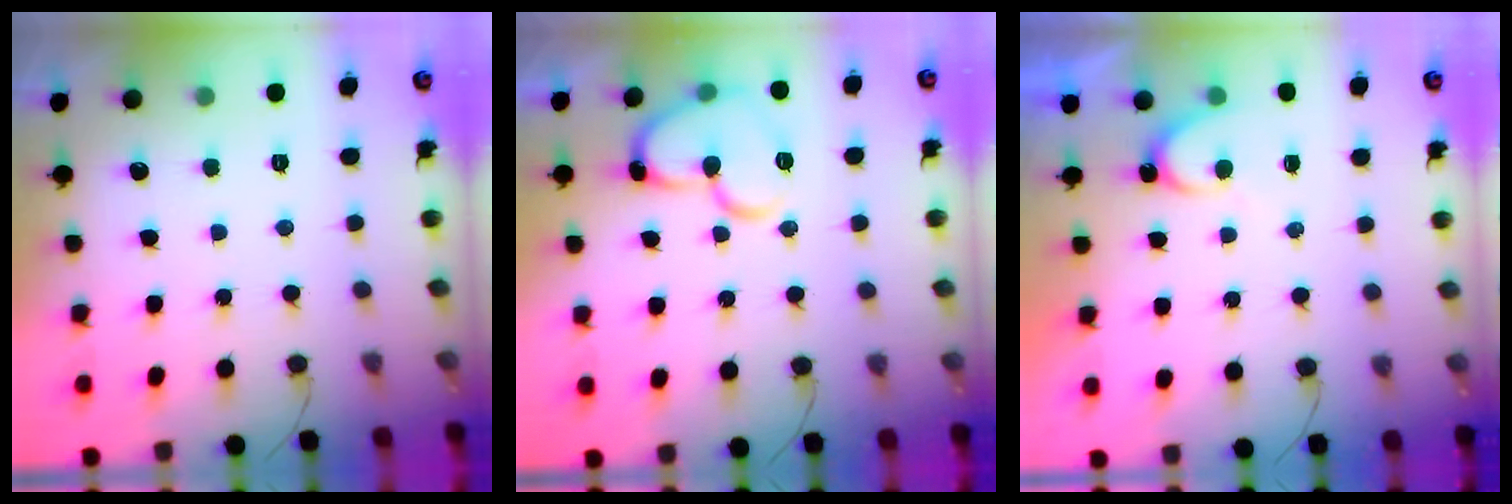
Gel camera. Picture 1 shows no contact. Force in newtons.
{"total": 14.9, "press": 14.8, "slide": 2.0}
{"total": 5.6, "press": 5.6, "slide": 0.4}